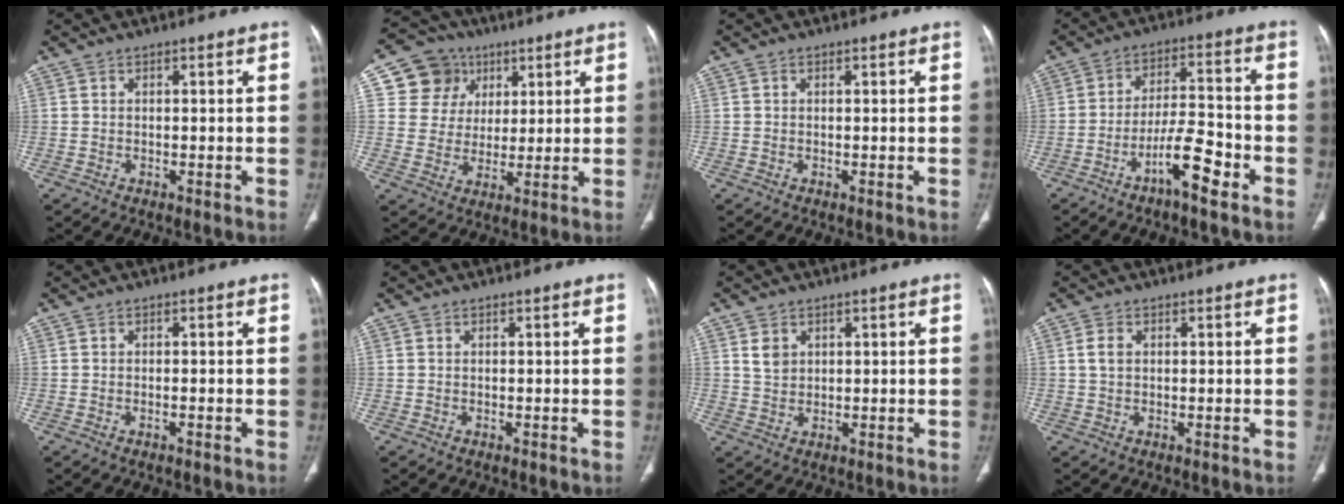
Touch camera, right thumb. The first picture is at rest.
{"total": 10.5, "force": [4.3, 9.3, 2.1], "torque": [0.004, -0.010, 0.077]}
{"total": 0.0}
{"total": 9.3, "force": [-5.3, 2.1, 7.3], "torque": [-0.128, 0.039, -0.091]}
{"total": 0.6, "force": [-0.4, 0.1, 0.5], "torque": [-0.014, 0.004, -0.004]}
{"total": 0.0}
{"total": 3.1, "force": [1.3, 2.3, 1.5], "torque": [-0.016, -0.010, 0.032]}
{"total": 2.4, "force": [0.5, 1.6, 1.7], "torque": [-0.032, 0.002, 0.012]}